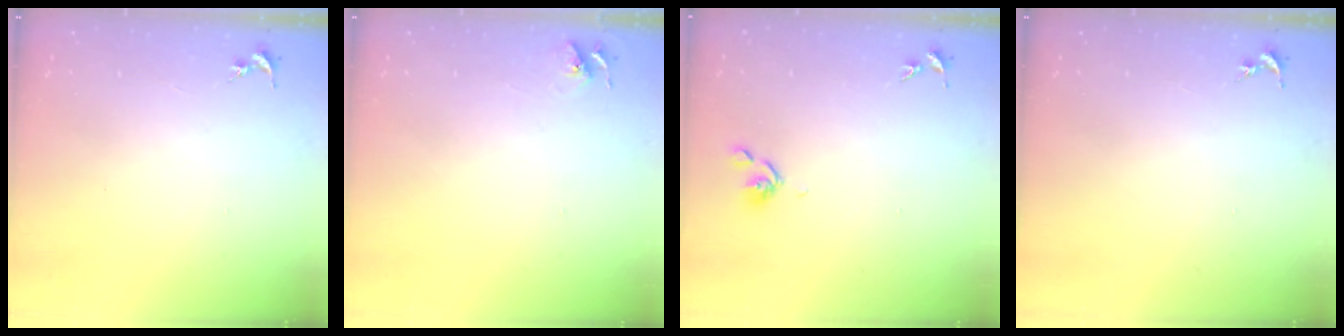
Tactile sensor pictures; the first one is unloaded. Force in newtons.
{"total": 5.8, "press": 5.8, "slide": 0.7}
{"total": 6.0, "press": 5.9, "slide": 0.8}
{"total": 0.0}